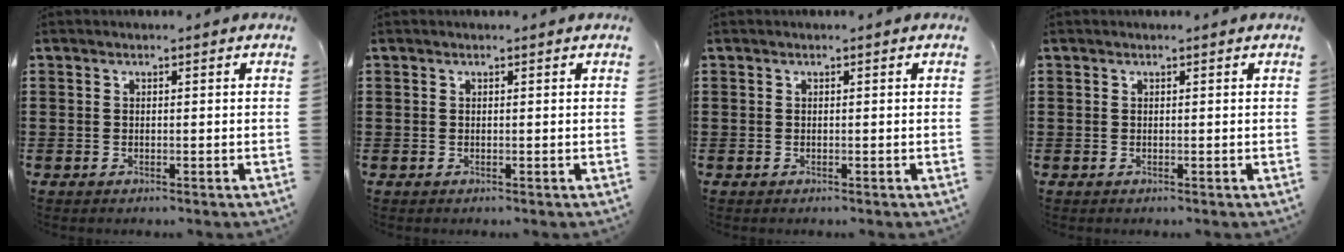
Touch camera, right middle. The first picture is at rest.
{"total": 0.0}
{"total": 0.0}
{"total": 0.0}